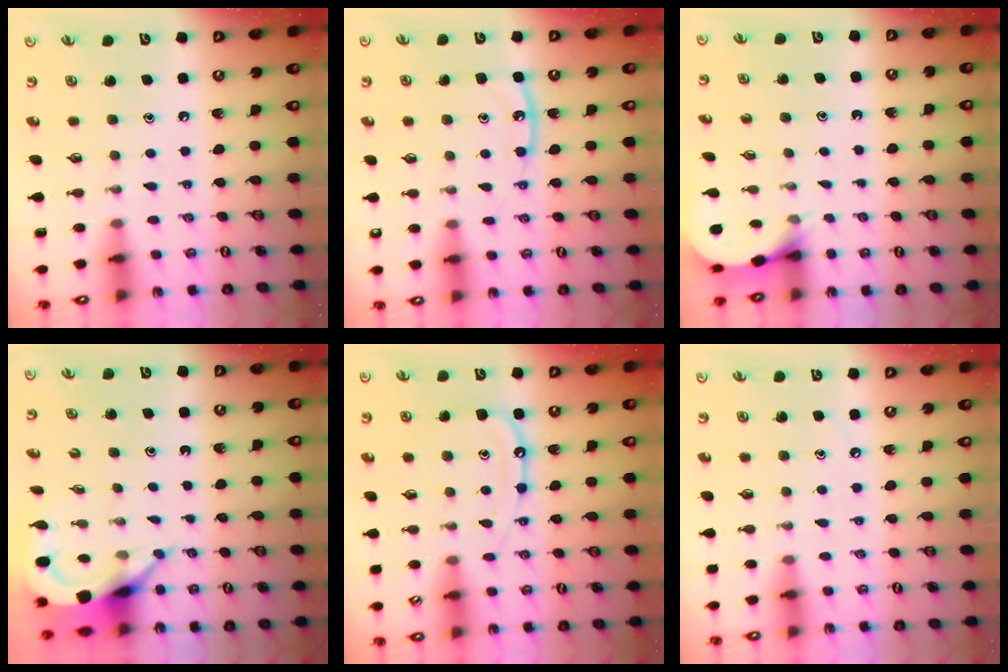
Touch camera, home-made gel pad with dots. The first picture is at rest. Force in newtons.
{"total": 9.1, "press": 9.1, "slide": 0.8}
{"total": 3.0, "press": 3.0, "slide": 0.2}
{"total": 5.1, "press": 5.0, "slide": 0.7}
{"total": 10.7, "press": 10.7, "slide": 1.0}
{"total": 2.3, "press": 2.2, "slide": 0.4}